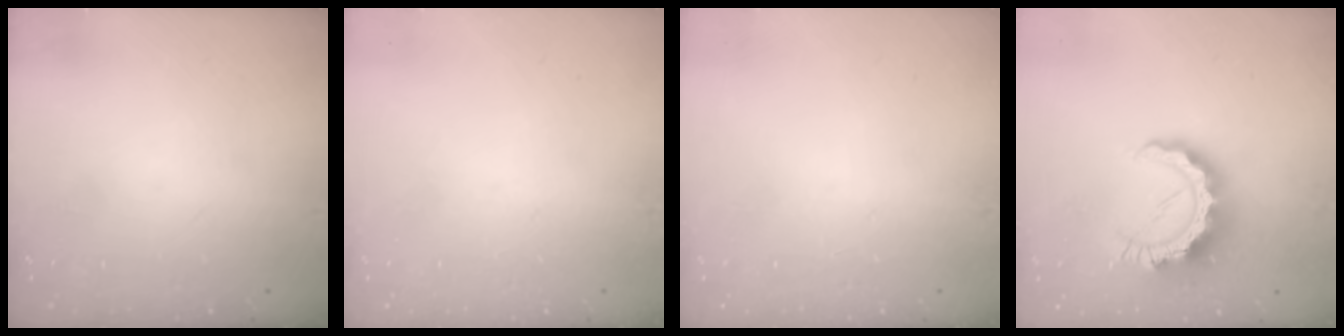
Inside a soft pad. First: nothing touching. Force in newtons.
{"total": 0.0}
{"total": 0.0}
{"total": 13.4, "press": 13.3, "slide": 1.5}